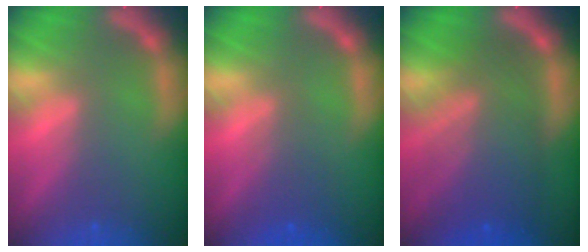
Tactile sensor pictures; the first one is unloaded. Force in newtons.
{"total": 2.5}
{"total": 9.0}